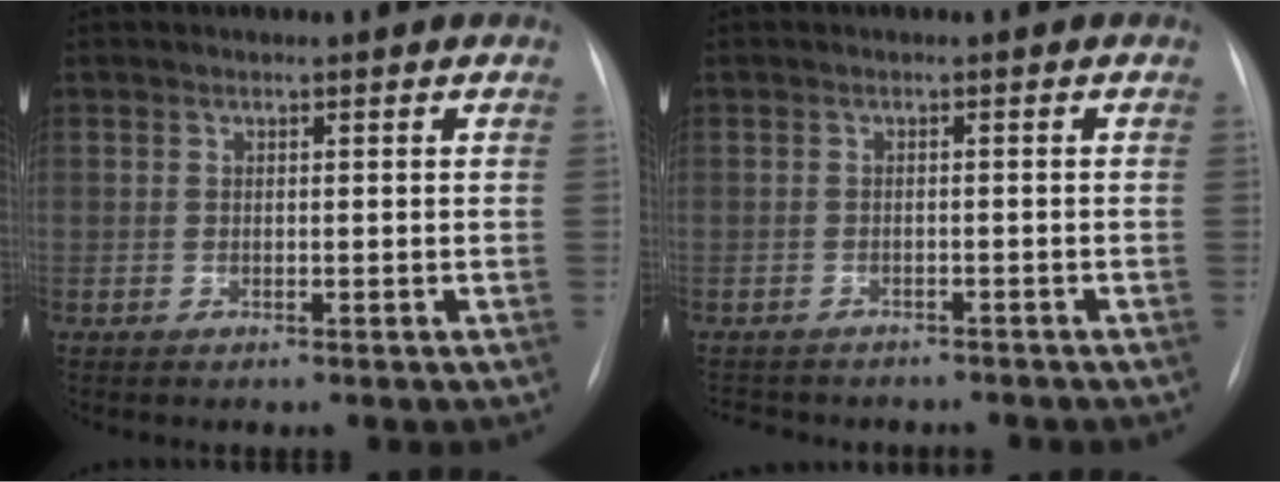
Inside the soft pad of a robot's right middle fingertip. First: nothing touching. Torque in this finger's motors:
{"motor_torque": [0.49, -0.64, 0.05, 0.03]}